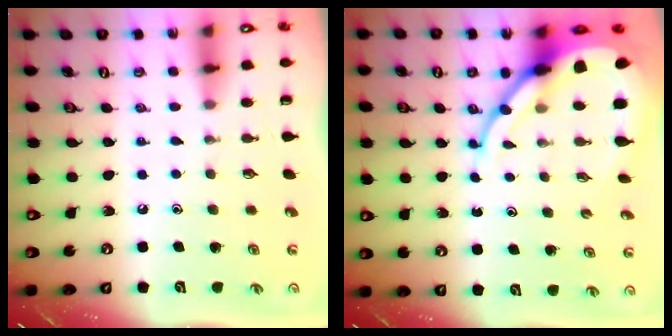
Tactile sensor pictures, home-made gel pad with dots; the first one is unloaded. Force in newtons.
{"total": 12.5, "press": 12.4, "slide": 1.4}